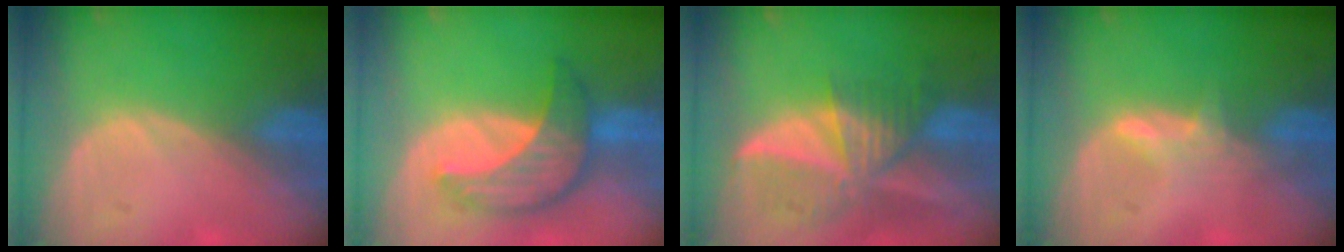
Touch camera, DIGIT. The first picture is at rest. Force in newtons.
{"total": 7.8, "press": 7.5, "slide": 2.2}
{"total": 9.5, "press": 8.3, "slide": 4.6}
{"total": 2.6, "press": 2.5, "slide": 0.3}